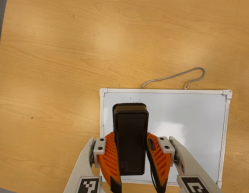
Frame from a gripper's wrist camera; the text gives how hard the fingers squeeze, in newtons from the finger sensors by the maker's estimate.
{"total": 7.6, "left": 6.7, "right": 8.4}